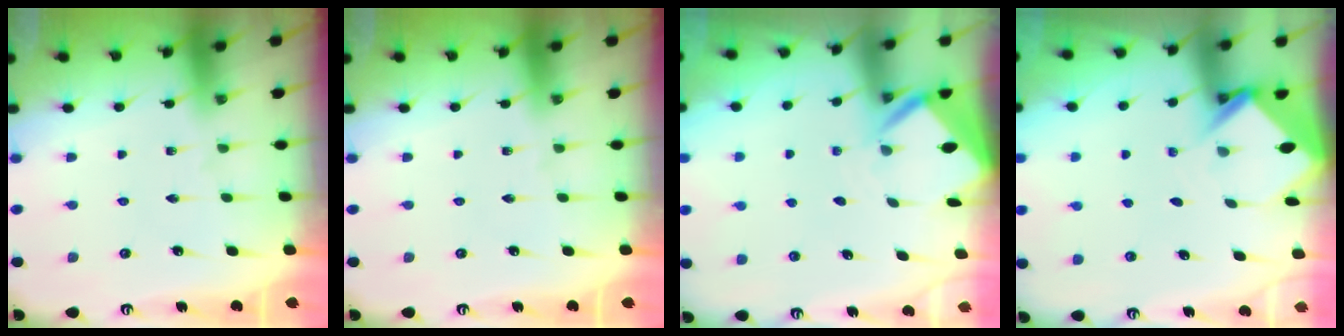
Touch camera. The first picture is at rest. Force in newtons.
{"total": 0.0}
{"total": 3.3, "press": 3.3, "slide": 0.3}
{"total": 3.6, "press": 3.6, "slide": 0.2}